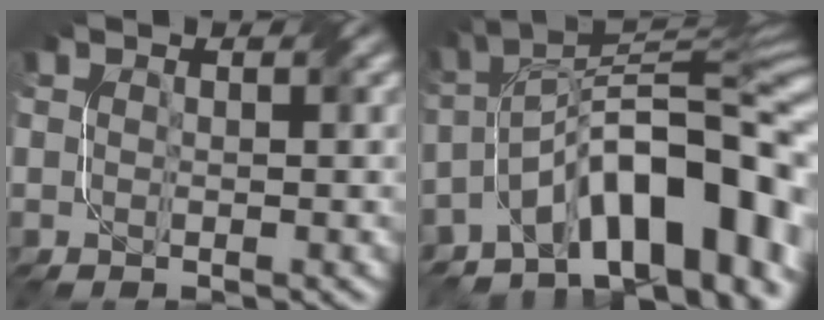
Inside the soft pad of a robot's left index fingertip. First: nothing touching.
{"total": 14.4, "force": [-6.2, 5.9, 11.5], "torque": [-0.153, 0.027, -0.103]}